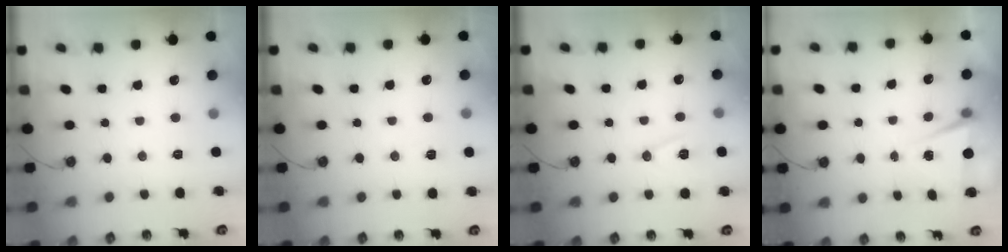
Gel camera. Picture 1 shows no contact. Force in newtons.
{"total": 2.3, "press": 1.3, "slide": 1.9}
{"total": 7.8, "press": 7.0, "slide": 3.5}
{"total": 1.9, "press": 1.4, "slide": 1.3}